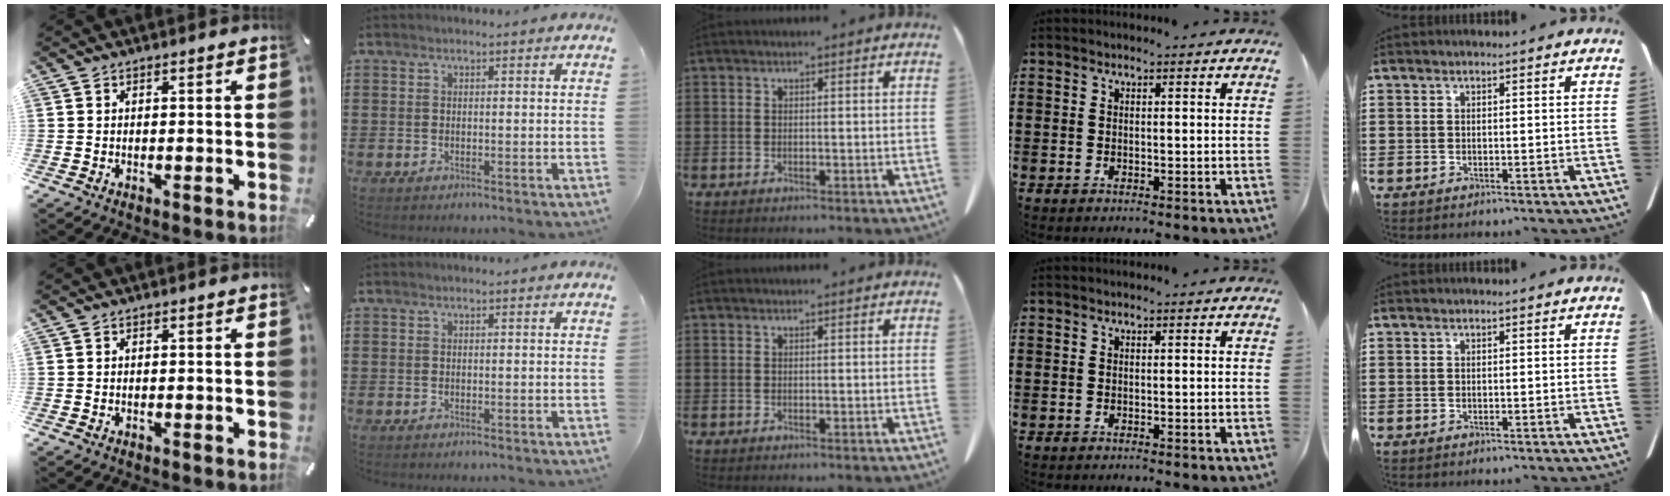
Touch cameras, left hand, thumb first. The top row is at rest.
{}